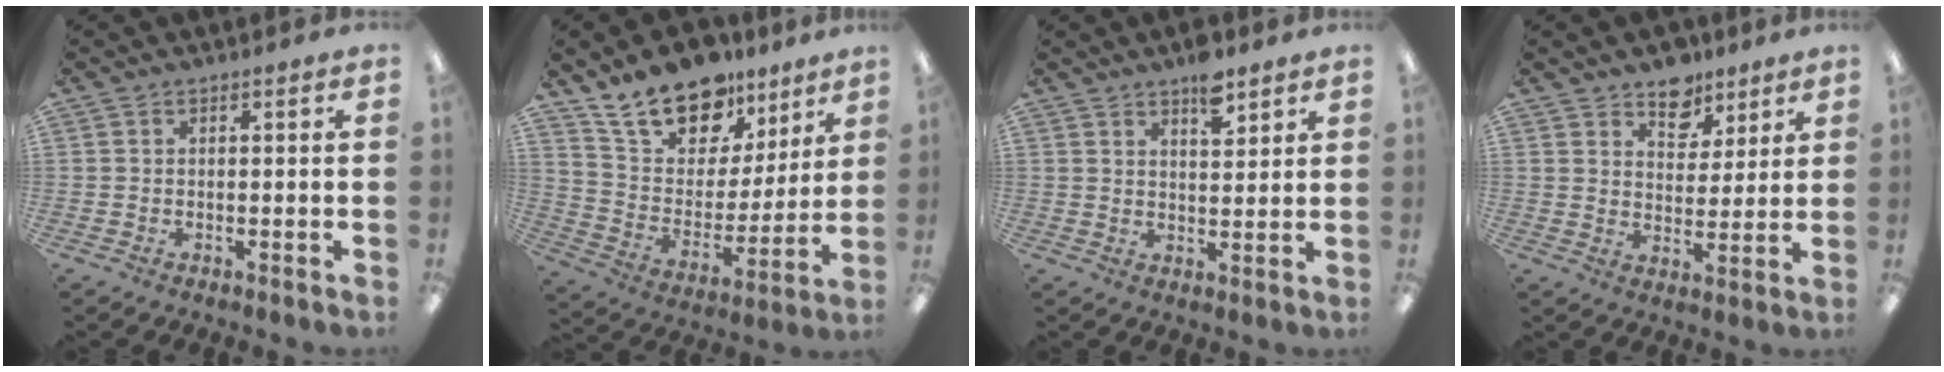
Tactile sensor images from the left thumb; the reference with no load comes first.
{"total": 18.3, "force": [14.2, 9.6, 6.3], "torque": [-0.130, -0.091, 0.263]}
{"total": 6.6, "force": [4.8, 2.6, 3.6], "torque": [-0.041, -0.030, 0.080]}
{"total": 8.4, "force": [6.5, 5.0, 1.7], "torque": [-0.015, -0.043, 0.118]}